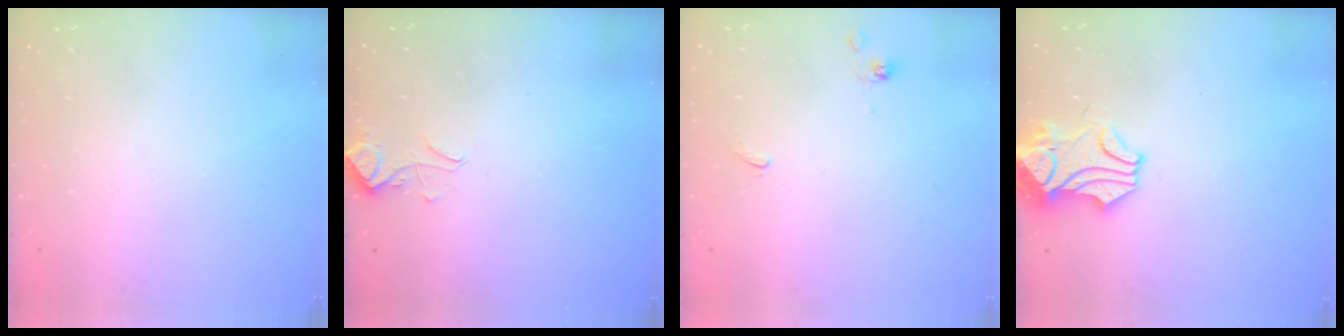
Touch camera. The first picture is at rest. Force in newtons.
{"total": 2.5, "press": 2.5, "slide": 0.4}
{"total": 1.1, "press": 1.1, "slide": 0.4}
{"total": 2.1, "press": 1.9, "slide": 0.9}